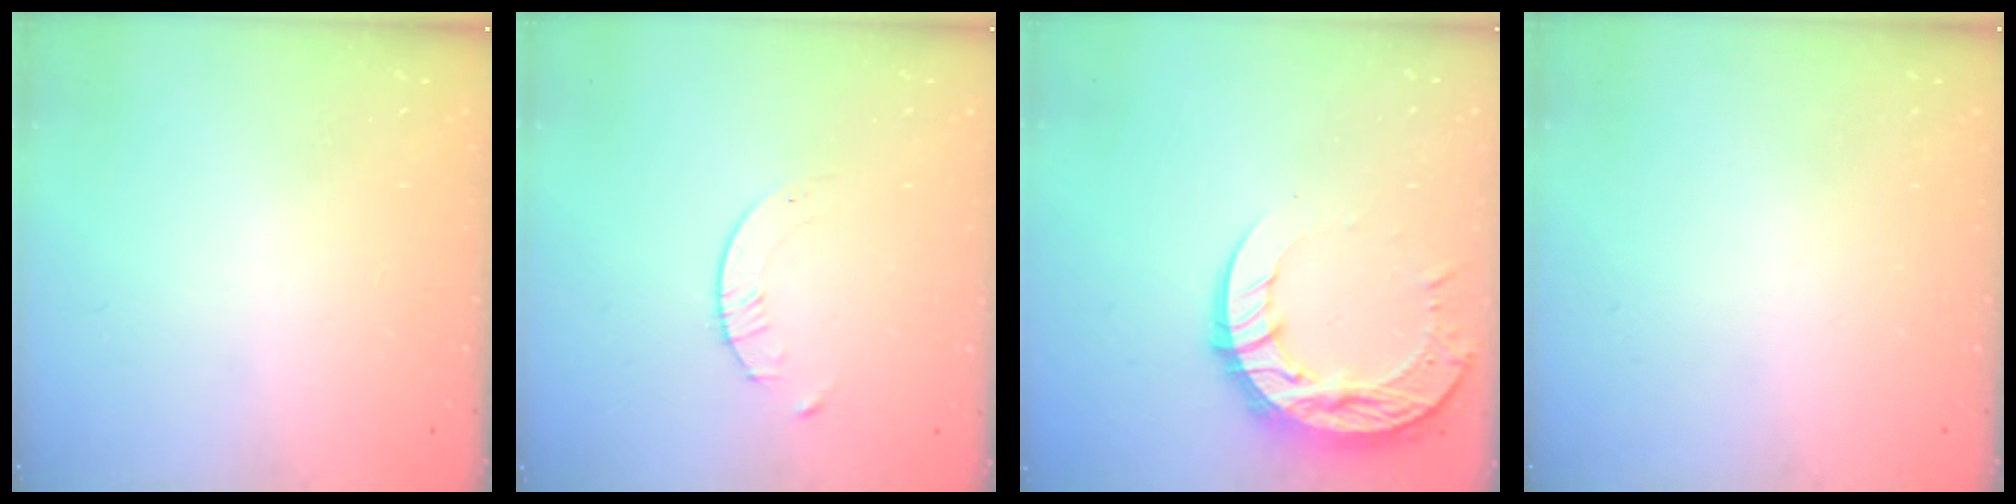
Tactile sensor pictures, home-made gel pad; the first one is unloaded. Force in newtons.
{"total": 2.1, "press": 2.1, "slide": 0.3}
{"total": 14.0, "press": 14.0, "slide": 1.3}
{"total": 0.0}